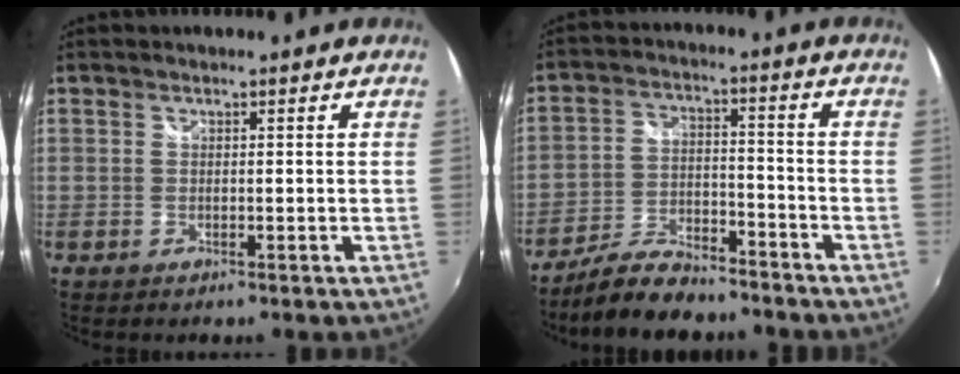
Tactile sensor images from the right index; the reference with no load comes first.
{"total": 11.3, "force": [-9.6, 3.6, 4.7], "torque": [-0.114, -0.001, -0.164]}